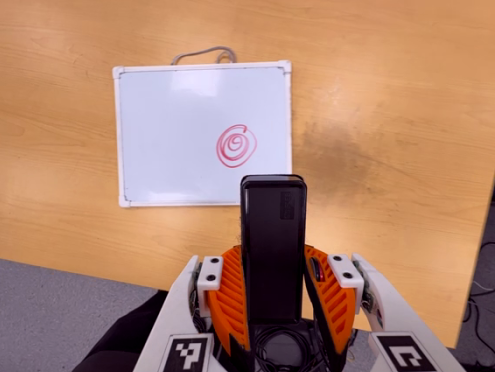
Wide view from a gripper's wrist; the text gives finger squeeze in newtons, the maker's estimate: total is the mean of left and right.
{"total": 3.4, "left": 1.9, "right": 4.8}